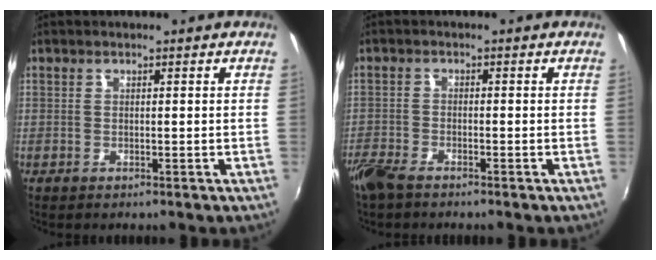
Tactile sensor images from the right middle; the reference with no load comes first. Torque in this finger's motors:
{"motor_torque": [1.09, -1.05, 0.38, 0.21]}